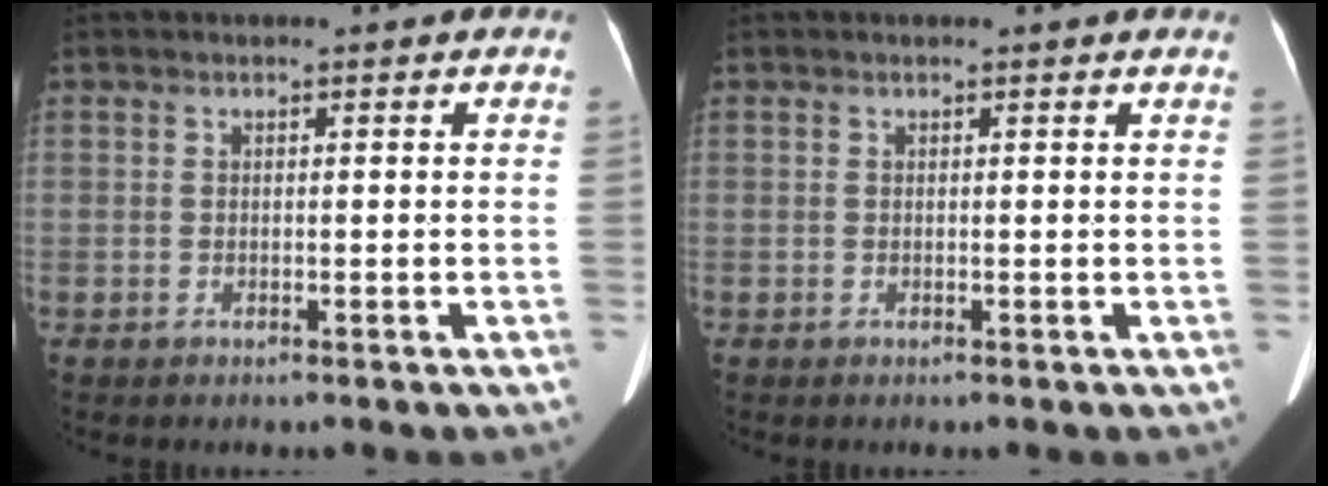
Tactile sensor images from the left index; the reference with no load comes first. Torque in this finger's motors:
{"motor_torque": [-0.01, -0.38, 0.06, 0.02]}